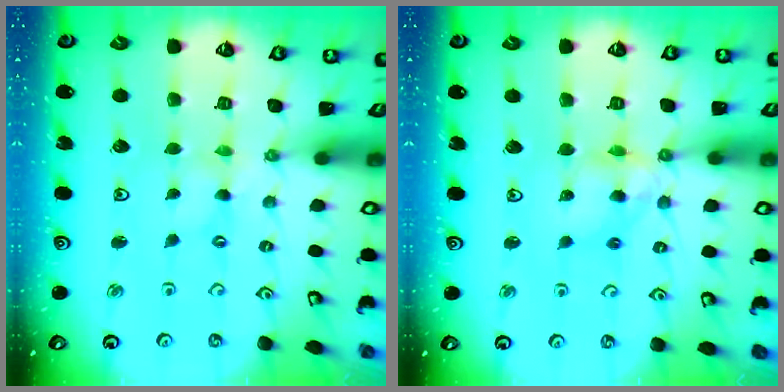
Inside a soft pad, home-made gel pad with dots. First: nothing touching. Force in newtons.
{"total": 9.1, "press": 9.1, "slide": 0.7}